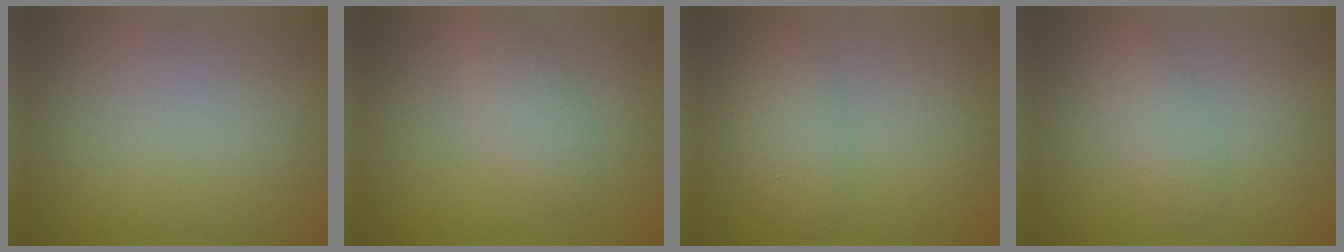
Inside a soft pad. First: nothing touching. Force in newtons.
{"total": 2.4, "press": 2.4, "slide": 0.1}
{"total": 2.8, "press": 2.8, "slide": 0.0}
{"total": 2.2, "press": 2.2, "slide": 0.1}